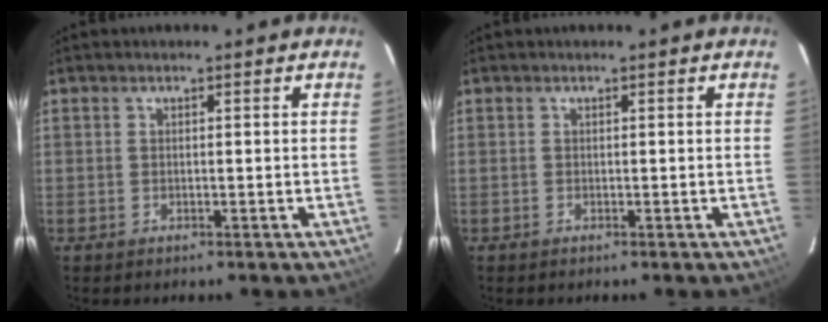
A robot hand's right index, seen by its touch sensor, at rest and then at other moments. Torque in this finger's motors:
{"motor_torque": [0.24, 0.14, 0.03, 0.01]}